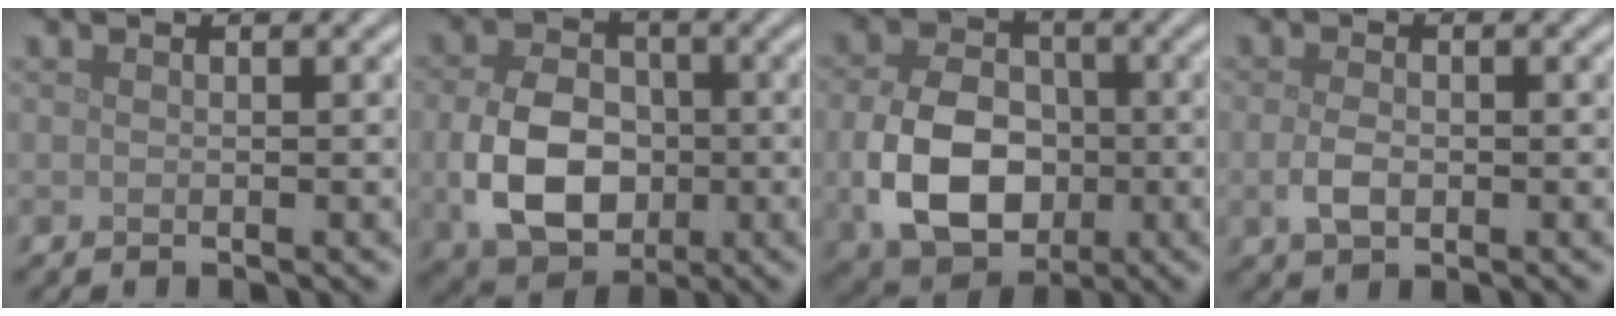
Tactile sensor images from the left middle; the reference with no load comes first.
{"total": 7.6, "force": [-1.2, 5.6, 5.0], "torque": [-0.106, -0.010, -0.021]}
{"total": 8.4, "force": [-1.5, 6.2, 5.5], "torque": [-0.115, -0.011, -0.028]}
{"total": 2.1, "force": [-0.4, 1.3, 1.6], "torque": [-0.037, -0.003, -0.007]}